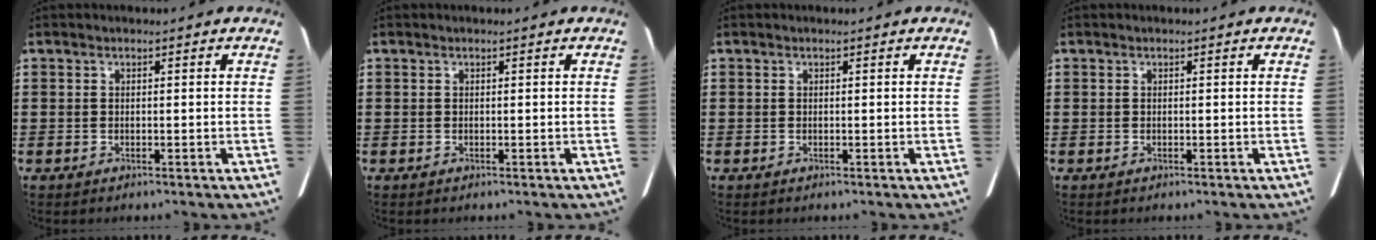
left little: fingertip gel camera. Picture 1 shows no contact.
{"total": 0.0}
{"total": 0.0}
{"total": 0.0}